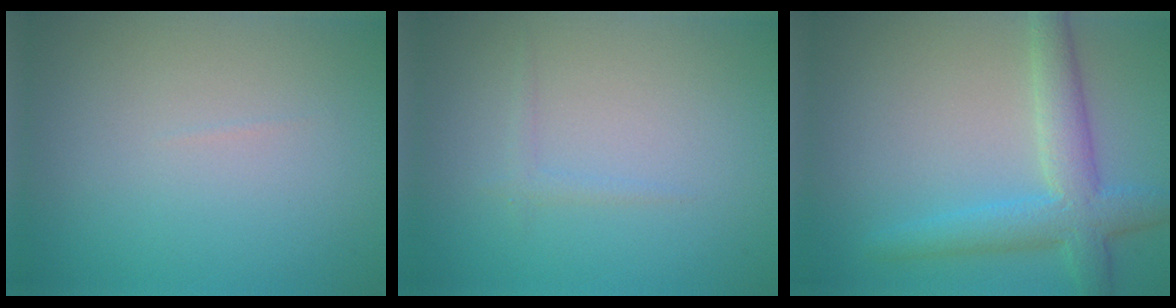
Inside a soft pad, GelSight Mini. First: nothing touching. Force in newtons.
{"total": 0.9, "press": 0.8, "slide": 0.1}
{"total": 4.8, "press": 4.8, "slide": 0.2}